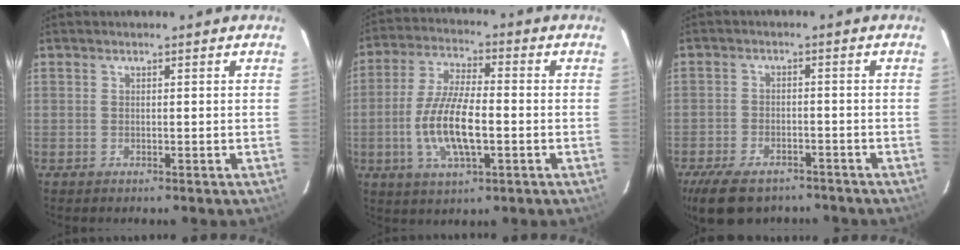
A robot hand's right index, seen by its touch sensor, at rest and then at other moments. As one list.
[{"total": 12.3, "force": [-2.7, 4.1, 11.2], "torque": [-0.229, -0.005, -0.050]}, {"total": 12.0, "force": [-8.8, 5.9, 5.6], "torque": [-0.137, -0.009, -0.140]}]